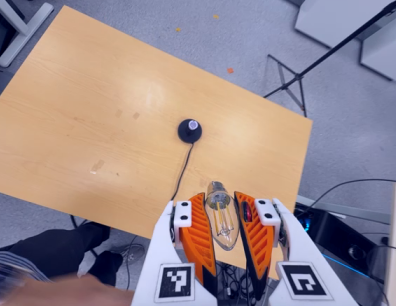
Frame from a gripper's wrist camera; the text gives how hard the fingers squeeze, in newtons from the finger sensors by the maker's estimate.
{"total": 22.9, "left": 25.3, "right": 20.5}